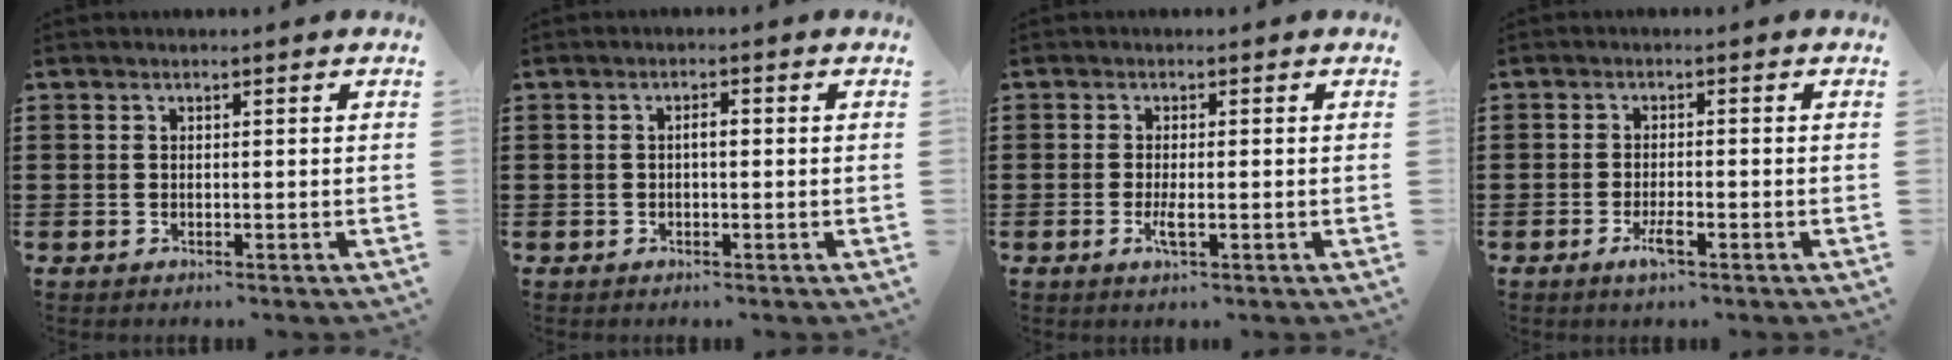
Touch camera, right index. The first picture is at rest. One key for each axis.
{"total": 1.4, "fx": -0.2, "fy": 0.4, "fz": 1.3, "tx": -0.025, "ty": 0.001, "tz": -0.004}
{"total": 2.5, "fx": -0.8, "fy": 0.3, "fz": 2.4, "tx": -0.055, "ty": -0.009, "tz": -0.019}
{"total": 2.5, "fx": -1.3, "fy": 0.4, "fz": 2.1, "tx": -0.049, "ty": -0.007, "tz": -0.027}